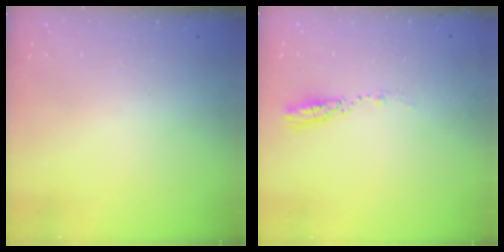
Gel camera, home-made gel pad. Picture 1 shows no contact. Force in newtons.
{"total": 4.0, "press": 3.9, "slide": 0.5}